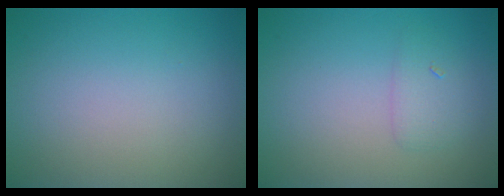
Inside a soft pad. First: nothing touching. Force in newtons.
{"total": 1.5, "press": 1.5, "slide": 0.1}